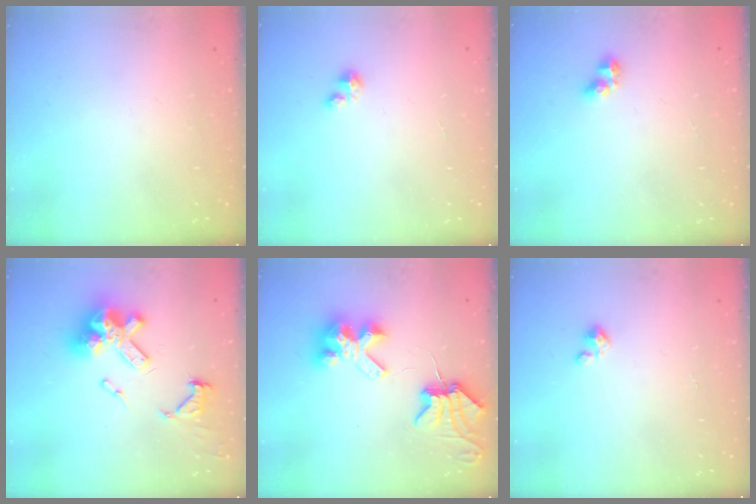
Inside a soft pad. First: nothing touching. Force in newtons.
{"total": 0.7, "press": 0.7, "slide": 0.2}
{"total": 3.8, "press": 3.8, "slide": 0.4}
{"total": 15.4, "press": 15.3, "slide": 1.5}
{"total": 7.9, "press": 7.8, "slide": 1.0}
{"total": 2.1, "press": 2.1, "slide": 0.3}